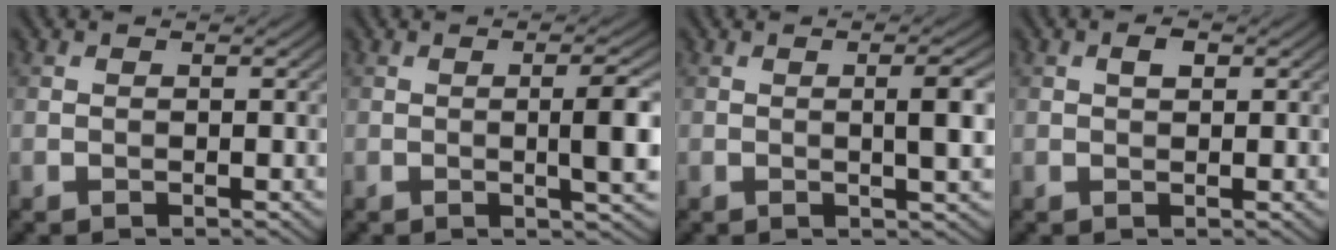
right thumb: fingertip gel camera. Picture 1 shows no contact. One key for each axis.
{"total": 4.5, "fx": -0.1, "fy": 0.5, "fz": 4.5, "tx": -0.076, "ty": 0.004, "tz": -0.002}
{"total": 3.4, "fx": 0.2, "fy": 0.4, "fz": 3.3, "tx": -0.053, "ty": 0.003, "tz": 0.003}
{"total": 1.5, "fx": 0.5, "fy": 0.7, "fz": 1.2, "tx": -0.020, "ty": 0.001, "tz": 0.008}